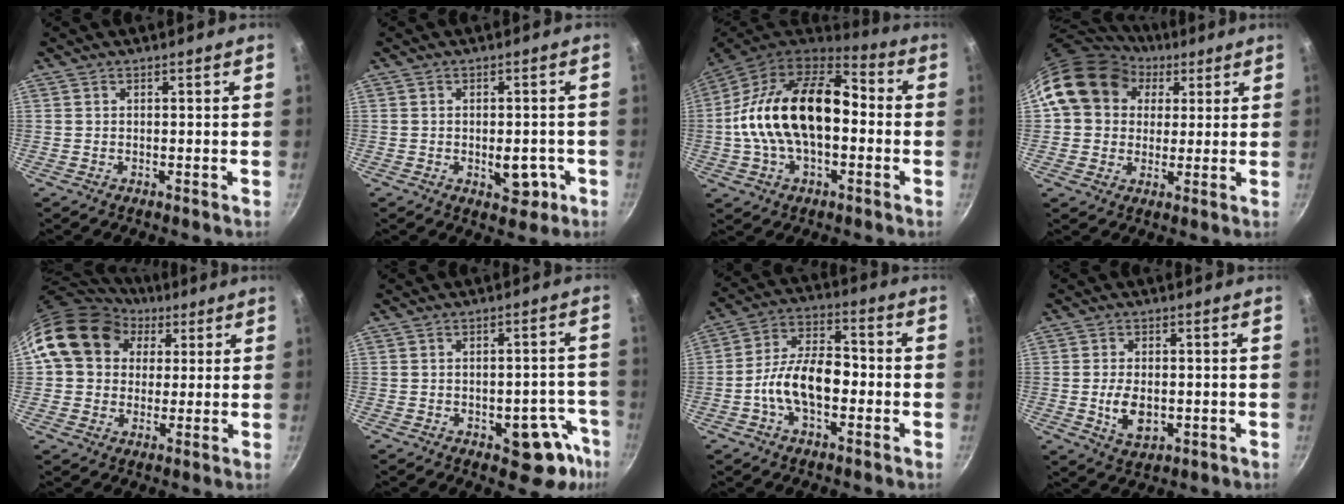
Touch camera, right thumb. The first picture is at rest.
{"total": 5.7, "force": [-1.7, 3.3, 4.3], "torque": [-0.028, 0.007, -0.016]}
{"total": 22.7, "force": [-0.8, 13.5, 18.3], "torque": [-0.307, 0.046, -0.027]}
{"total": 14.7, "force": [5.4, 12.1, 6.4], "torque": [-0.088, 0.010, 0.086]}
{"total": 15.5, "force": [5.6, 12.6, 7.1], "torque": [-0.101, 0.013, 0.089]}
{"total": 10.5, "force": [-4.8, 5.5, 7.5], "torque": [-0.017, 0.035, -0.056]}
{"total": 12.0, "force": [-2.8, 6.7, 9.6], "torque": [-0.142, 0.046, -0.061]}
{"total": 6.4, "force": [-0.8, 3.8, 5.0], "torque": [-0.085, -0.004, -0.007]}